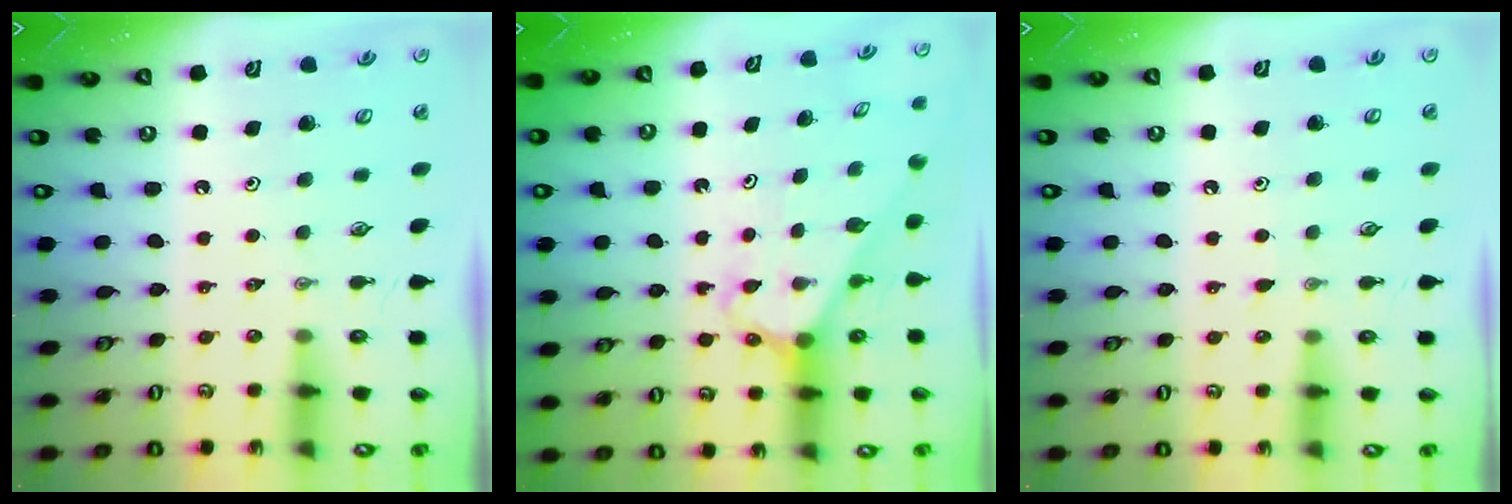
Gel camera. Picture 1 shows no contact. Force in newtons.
{"total": 2.8, "press": 2.8, "slide": 0.2}
{"total": 4.5, "press": 4.4, "slide": 0.5}